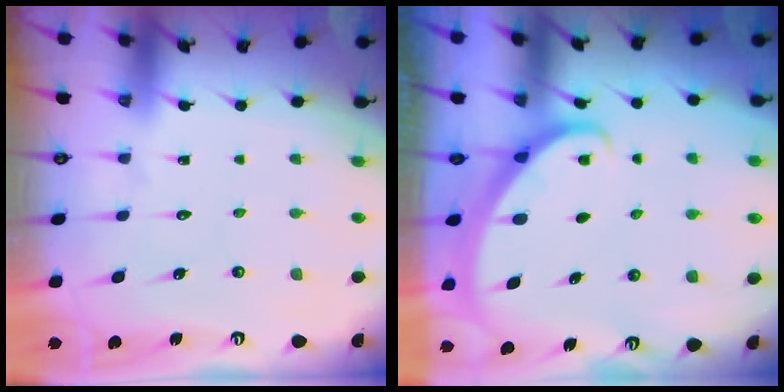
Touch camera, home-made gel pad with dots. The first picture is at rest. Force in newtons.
{"total": 1.8, "press": 1.8, "slide": 0.1}